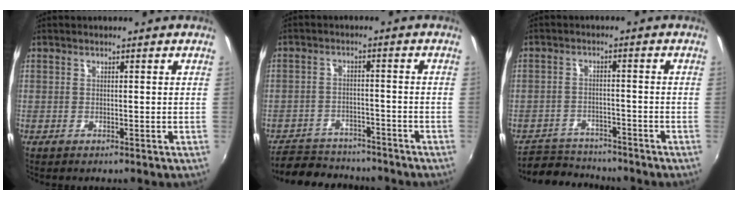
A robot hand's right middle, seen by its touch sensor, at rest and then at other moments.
{"total": 12.5, "force": [-10.8, 5.1, 3.9], "torque": [-0.102, 0.011, -0.155]}
{"total": 7.8, "force": [-7.2, 3.0, 1.1], "torque": [-0.042, 0.013, -0.112]}